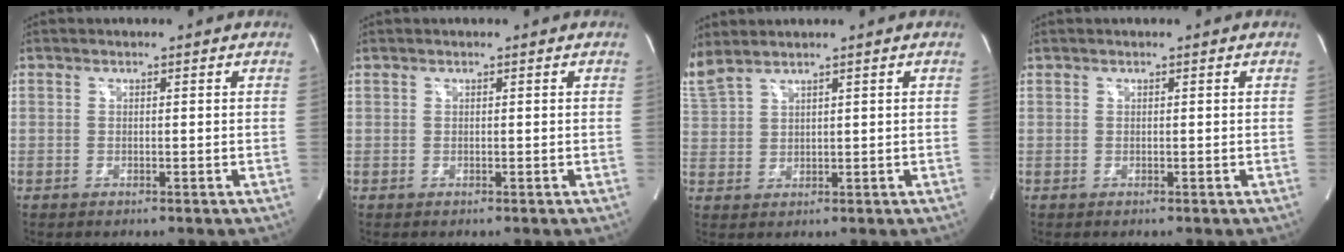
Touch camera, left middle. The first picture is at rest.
{"total": 0.0}
{"total": 4.9, "force": [4.4, 0.2, 2.1], "torque": [-0.073, 0.017, 0.107]}
{"total": 0.0}